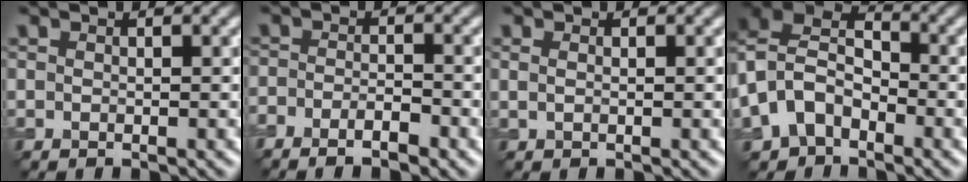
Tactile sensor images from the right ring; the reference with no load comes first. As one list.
[{"total": 3.2, "force": [-2.3, 0.9, 2.1], "torque": [-0.040, 0.002, -0.042]}, {"total": 0.6, "force": [0.2, 0.3, 0.5], "torque": [-0.012, 0.000, 0.005]}, {"total": 8.4, "force": [-2.6, 6.2, 5.1], "torque": [-0.098, 0.000, -0.063]}]